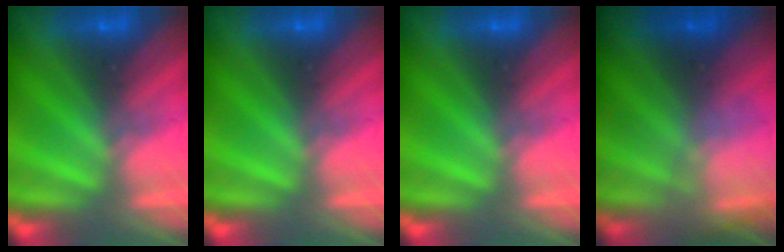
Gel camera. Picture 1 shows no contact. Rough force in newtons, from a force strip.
{"total": 0.0}
{"total": 0.0}
{"total": 9.6}